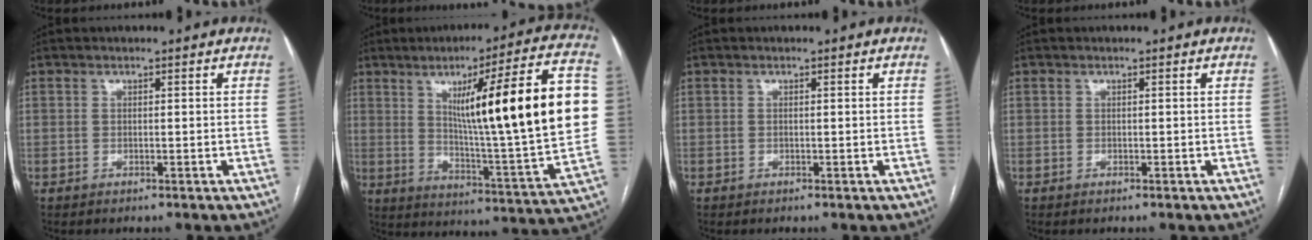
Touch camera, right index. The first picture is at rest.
{"total": 25.7, "force": [4.6, 1.0, 25.2], "torque": [-0.333, 0.009, 0.060]}
{"total": 0.0}
{"total": 0.0}